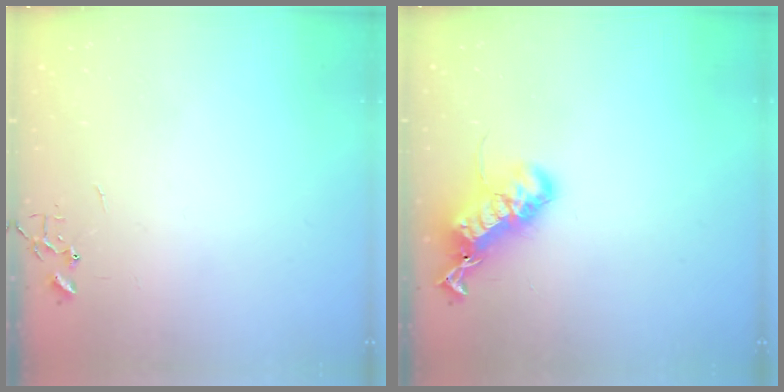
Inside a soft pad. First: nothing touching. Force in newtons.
{"total": 19.9, "press": 19.9, "slide": 0.3}